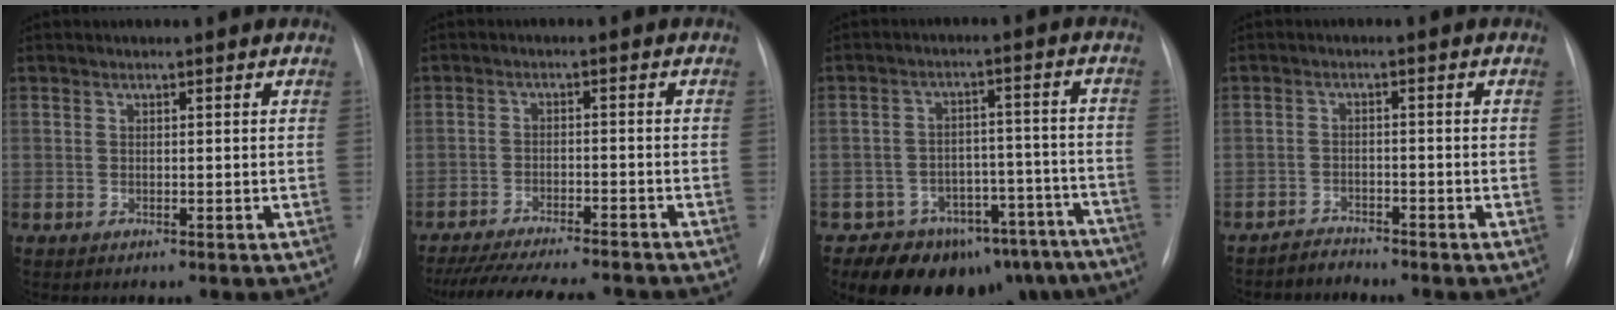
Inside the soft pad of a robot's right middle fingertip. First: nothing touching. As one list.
[{"total": 16.6, "force": [-14.8, 2.6, 7.1], "torque": [-0.141, -0.024, -0.208]}, {"total": 18.1, "force": [-15.2, 8.5, 4.9], "torque": [-0.027, 0.049, -0.189]}, {"total": 2.2, "force": [-2.1, 0.2, -0.8], "torque": [0.018, -0.009, -0.037]}]